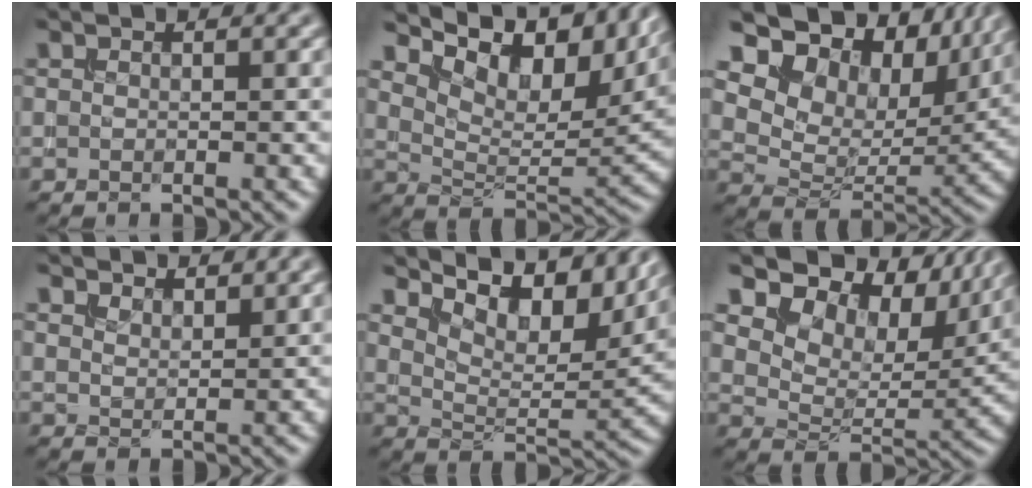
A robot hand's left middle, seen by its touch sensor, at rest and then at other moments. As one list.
[{"total": 12.6, "force": [8.0, 5.1, 8.2], "torque": [-0.129, 0.011, 0.144]}, {"total": 16.2, "force": [9.4, 9.8, 8.8], "torque": [-0.189, 0.041, 0.157]}, {"total": 2.8, "force": [2.7, 0.7, 0.7], "torque": [-0.016, 0.003, 0.045]}, {"total": 10.2, "force": [7.0, 4.0, 6.3], "torque": [-0.094, 0.004, 0.120]}, {"total": 13.1, "force": [8.2, 7.4, 7.1], "torque": [-0.128, 0.015, 0.122]}]